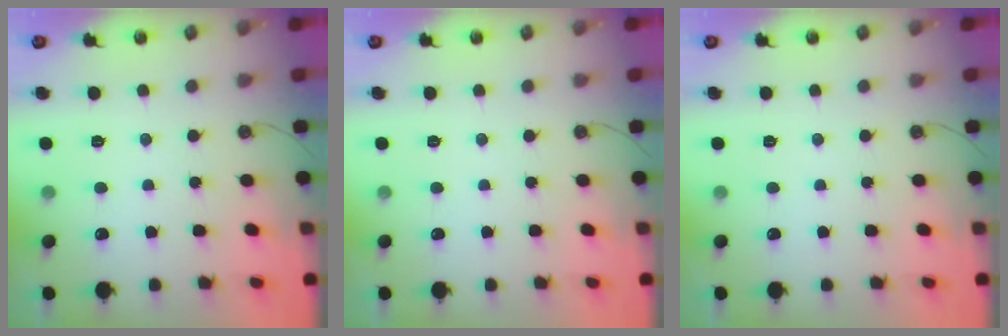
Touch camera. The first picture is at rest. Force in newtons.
{"total": 0.0}
{"total": 0.0}